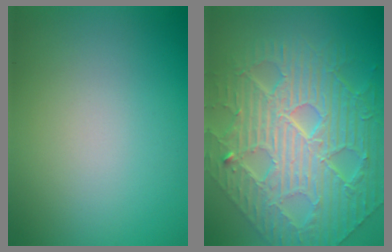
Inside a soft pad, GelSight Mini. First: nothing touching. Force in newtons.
{"total": 10.8, "press": 7.4, "slide": 7.9}